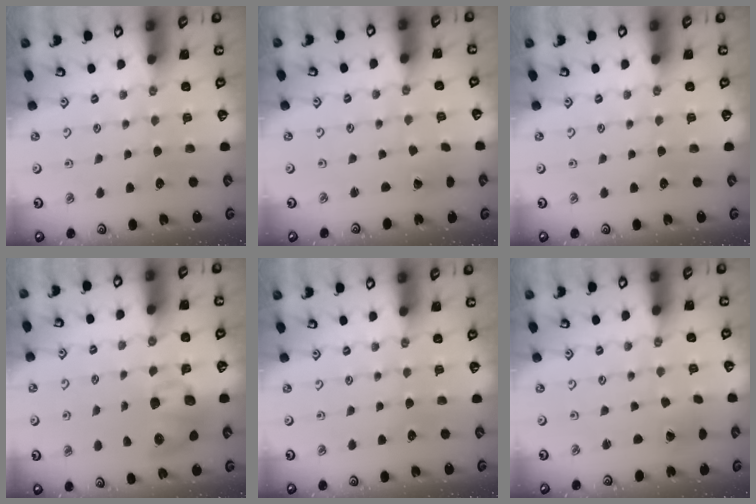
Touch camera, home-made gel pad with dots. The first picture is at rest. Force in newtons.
{"total": 1.5, "press": 1.5, "slide": 0.1}
{"total": 0.0}
{"total": 9.0, "press": 8.9, "slide": 1.3}
{"total": 0.0}
{"total": 0.9, "press": 0.9, "slide": 0.0}